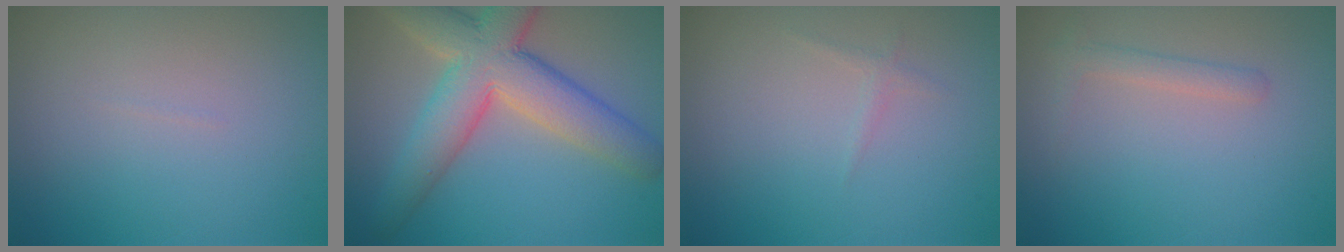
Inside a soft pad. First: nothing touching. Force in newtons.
{"total": 9.0, "press": 8.9, "slide": 0.8}
{"total": 0.6, "press": 0.6, "slide": 0.0}
{"total": 1.3, "press": 1.3, "slide": 0.1}